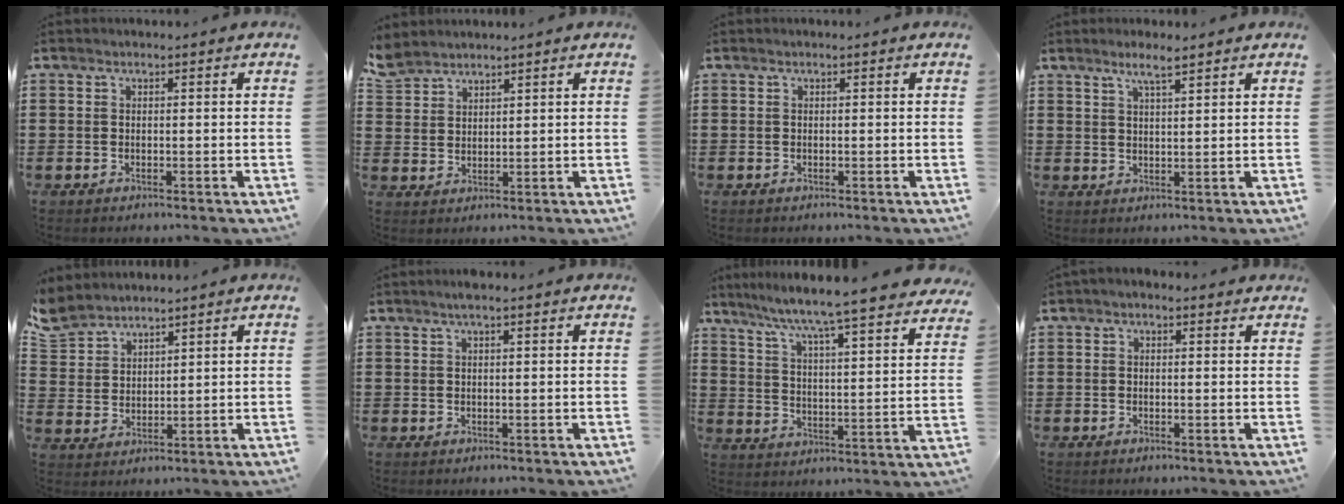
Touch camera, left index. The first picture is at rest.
{"total": 3.4, "force": [3.2, 1.2, 0.2], "torque": [-0.017, -0.003, 0.062]}
{"total": 0.0}
{"total": 3.1, "force": [2.4, 0.3, 2.0], "torque": [-0.044, 0.005, 0.041]}
{"total": 4.5, "force": [4.1, 1.8, 0.6], "torque": [-0.032, -0.012, 0.076]}
{"total": 1.4, "force": [0.8, 0.1, 1.2], "torque": [-0.023, 0.002, 0.014]}
{"total": 6.3, "force": [5.7, -1.3, 2.3], "torque": [-0.071, -0.055, 0.089]}
{"total": 0.8, "force": [0.1, 0.6, 0.5], "torque": [-0.011, 0.006, 0.000]}